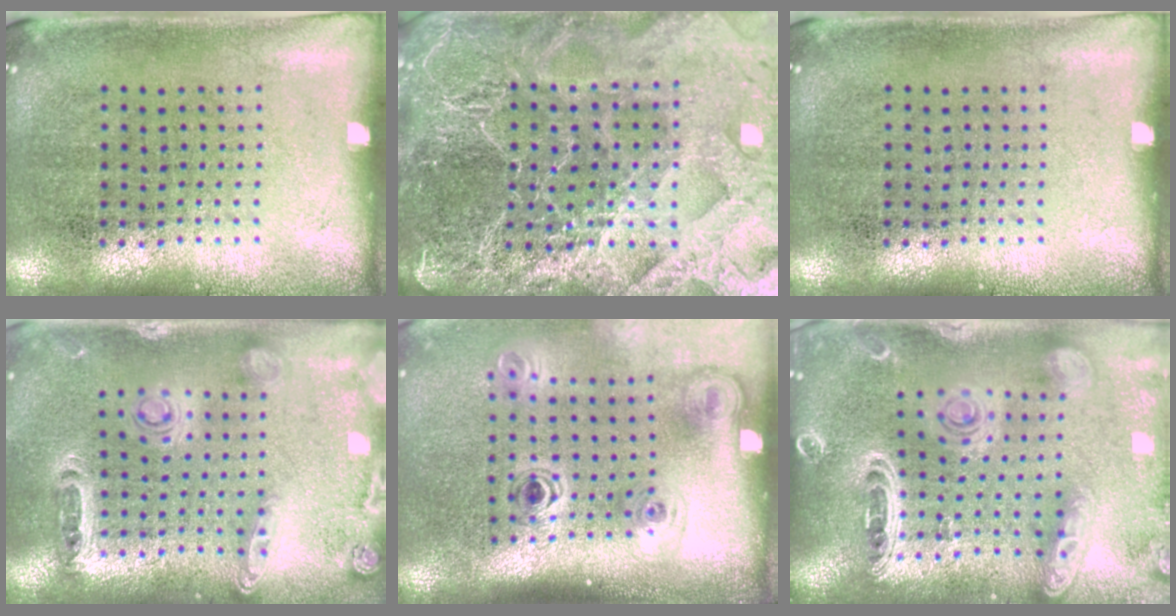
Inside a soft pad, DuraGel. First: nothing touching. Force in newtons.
{"total": 5.2, "press": 4.7, "slide": 2.2}
{"total": 0.0}
{"total": 1.4, "press": 1.4, "slide": 0.3}
{"total": 2.2, "press": 1.5, "slide": 1.6}
{"total": 2.6, "press": 2.3, "slide": 1.1}